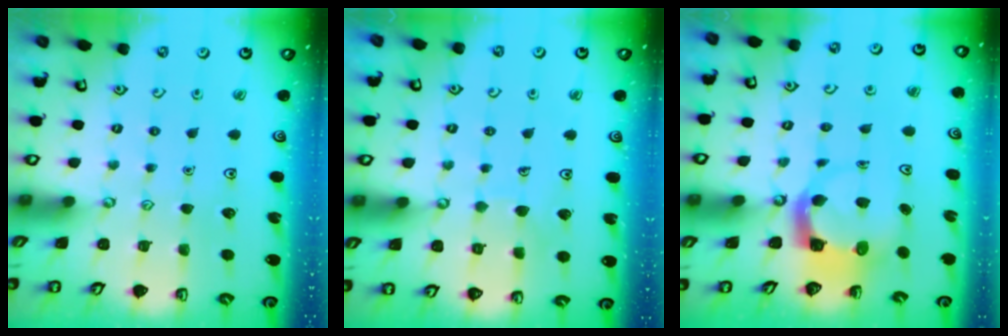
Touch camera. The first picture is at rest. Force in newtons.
{"total": 5.4, "press": 5.3, "slide": 0.4}
{"total": 3.8, "press": 3.8, "slide": 0.5}